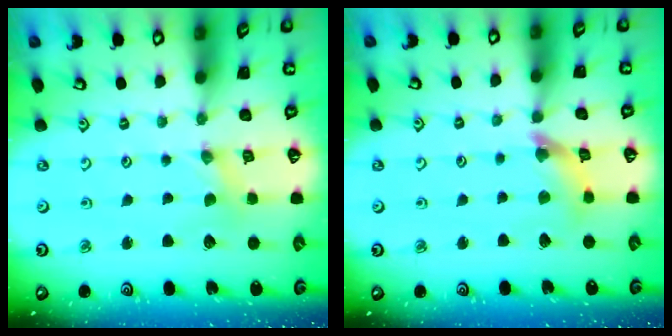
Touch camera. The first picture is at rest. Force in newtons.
{"total": 7.3, "press": 7.3, "slide": 0.7}